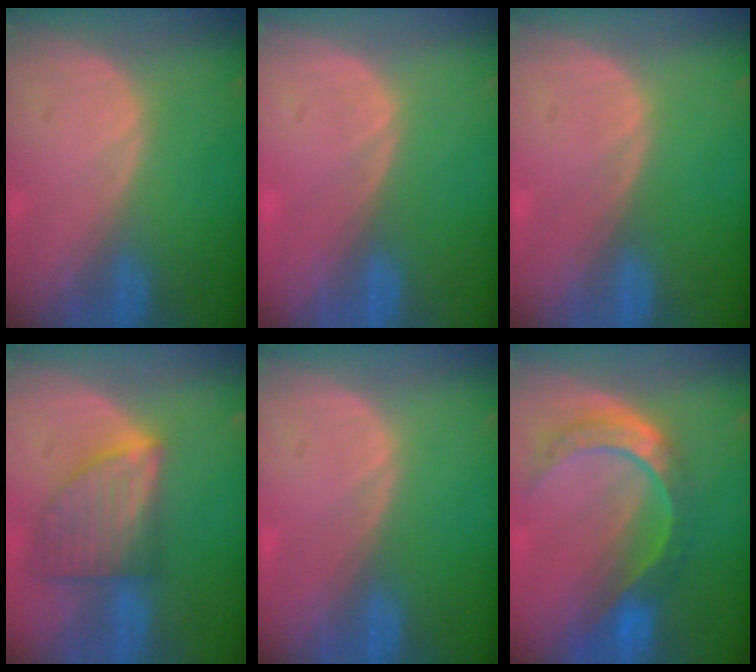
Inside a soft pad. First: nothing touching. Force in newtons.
{"total": 0.5, "press": 0.1, "slide": 0.5}
{"total": 0.0}
{"total": 7.7, "press": 7.0, "slide": 3.2}
{"total": 0.0}
{"total": 8.7, "press": 7.3, "slide": 4.7}